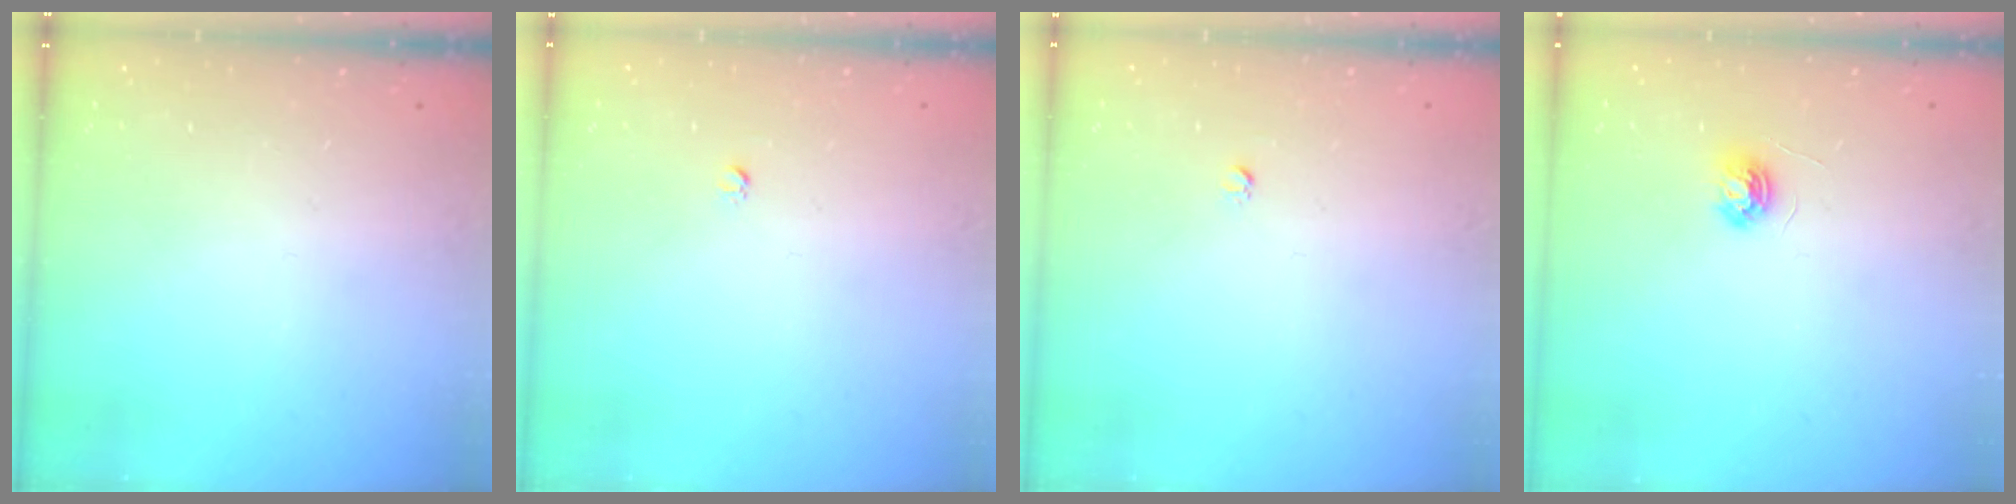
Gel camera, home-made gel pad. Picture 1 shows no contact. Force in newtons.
{"total": 2.5, "press": 2.5, "slide": 0.2}
{"total": 2.5, "press": 2.5, "slide": 0.2}
{"total": 4.4, "press": 4.4, "slide": 0.5}